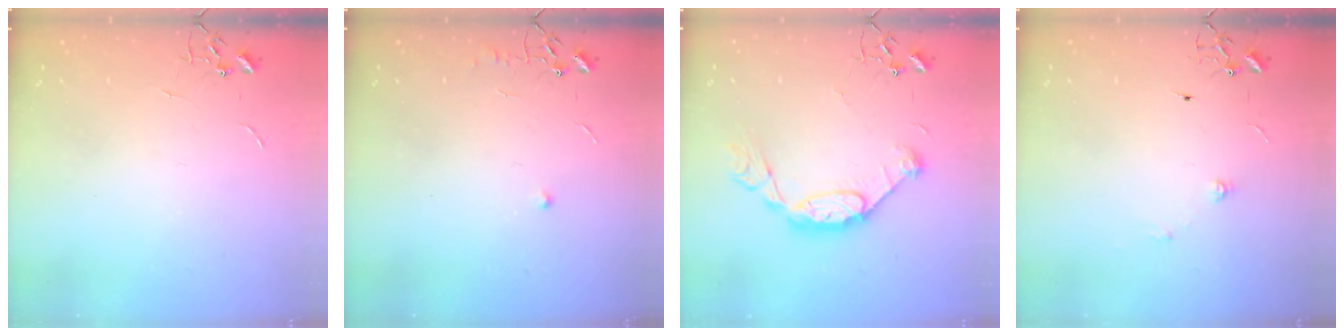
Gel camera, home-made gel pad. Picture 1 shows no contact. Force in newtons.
{"total": 5.8, "press": 5.8, "slide": 0.7}
{"total": 12.9, "press": 12.9, "slide": 0.8}
{"total": 5.5, "press": 5.4, "slide": 0.9}